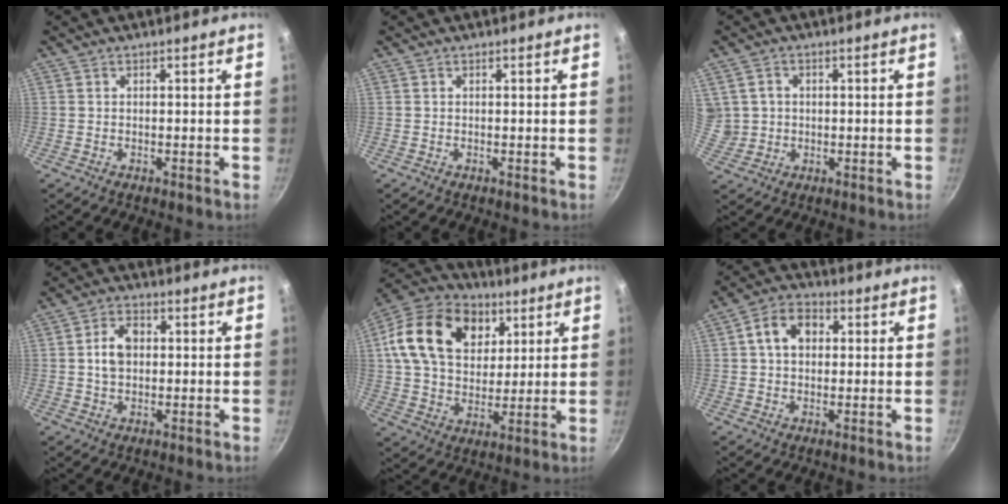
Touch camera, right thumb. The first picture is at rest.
{"total": 0.0}
{"total": 5.7, "force": [0.9, 5.3, 2.0], "torque": [-0.023, 0.007, 0.026]}
{"total": 6.3, "force": [0.6, 4.5, 4.4], "torque": [-0.061, 0.012, 0.006]}
{"total": 21.9, "force": [7.5, 15.7, 13.3], "torque": [-0.212, 0.000, 0.122]}
{"total": 8.1, "force": [1.5, 5.9, 5.3], "torque": [-0.066, 0.018, 0.013]}